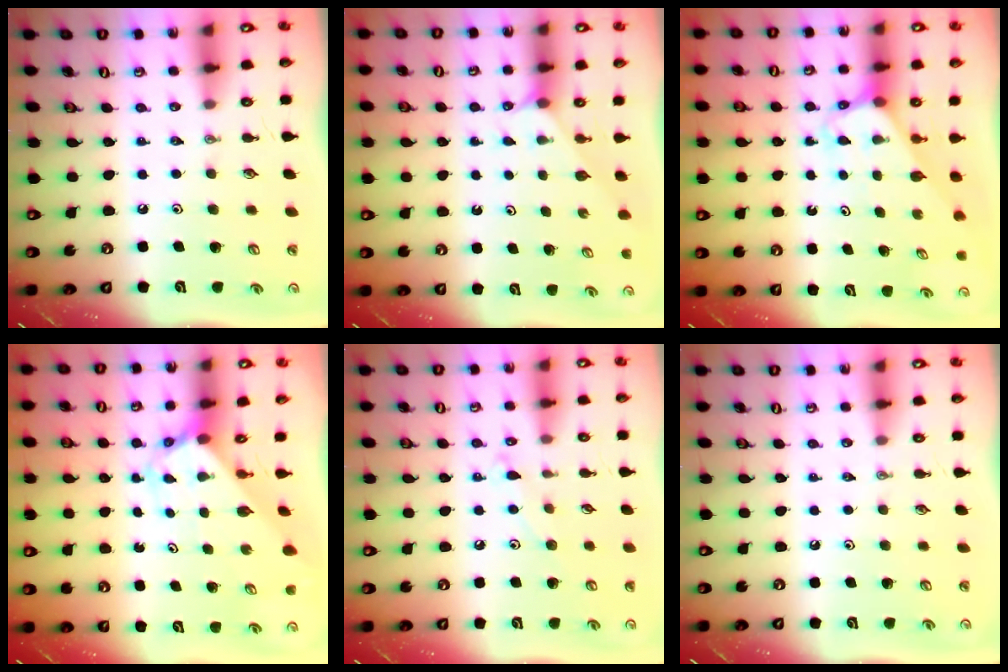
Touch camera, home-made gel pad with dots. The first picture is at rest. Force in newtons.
{"total": 1.7, "press": 1.7, "slide": 0.3}
{"total": 3.0, "press": 3.0, "slide": 0.2}
{"total": 2.4, "press": 2.4, "slide": 0.2}
{"total": 6.4, "press": 6.4, "slide": 0.4}
{"total": 0.0}